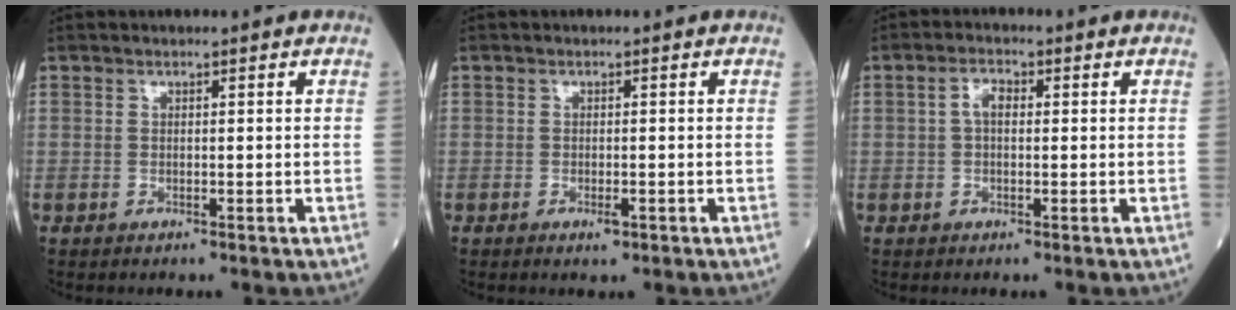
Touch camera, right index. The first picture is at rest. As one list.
[{"total": 1.2, "force": [-0.6, 0.2, 1.0], "torque": [-0.019, -0.003, -0.008]}, {"total": 2.5, "force": [0.3, 1.3, 2.2], "torque": [-0.043, 0.013, 0.006]}]